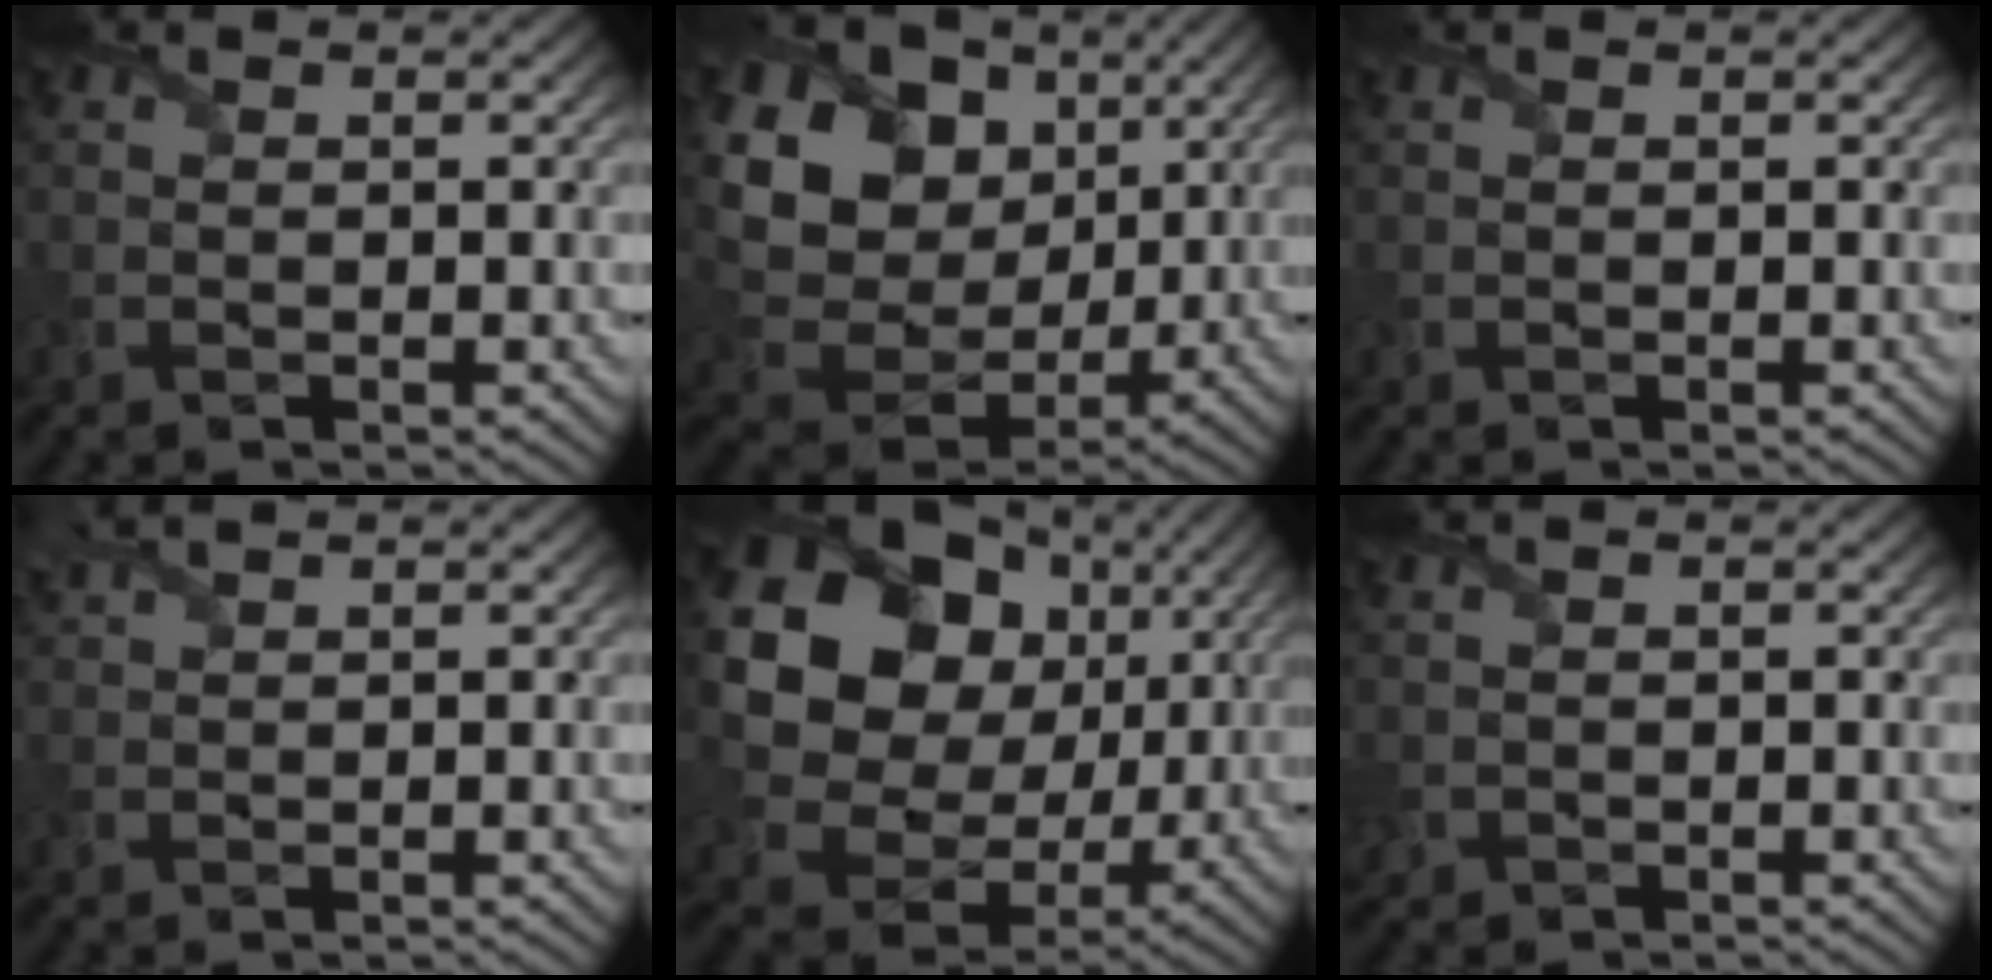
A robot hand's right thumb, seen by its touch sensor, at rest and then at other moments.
{"total": 16.5, "force": [5.3, 12.9, 8.8], "torque": [-0.225, 0.028, 0.106]}
{"total": 0.0}
{"total": 2.1, "force": [1.9, 0.1, 1.0], "torque": [-0.027, 0.014, 0.041]}
{"total": 18.3, "force": [5.1, 14.7, 9.6], "torque": [-0.256, 0.012, 0.113]}
{"total": 0.9, "force": [0.0, 0.9, 0.1], "torque": [-0.012, -0.003, -0.003]}